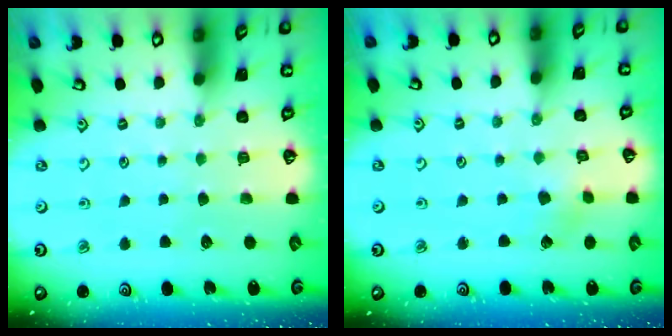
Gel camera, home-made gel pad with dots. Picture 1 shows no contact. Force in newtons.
{"total": 1.9, "press": 1.9, "slide": 0.2}